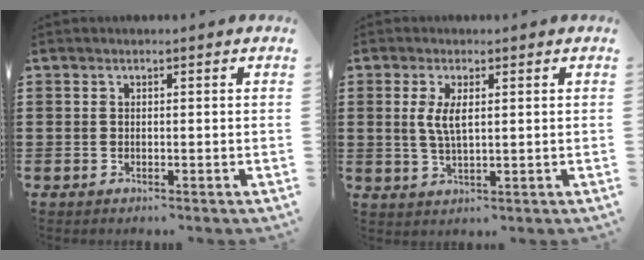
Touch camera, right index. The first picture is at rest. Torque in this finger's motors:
{"motor_torque": [0.35, -0.23, 0.14, 0.10]}